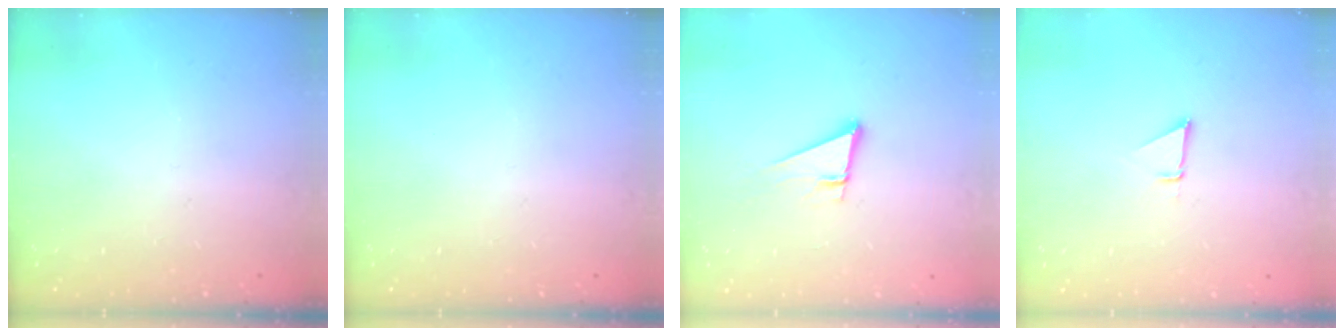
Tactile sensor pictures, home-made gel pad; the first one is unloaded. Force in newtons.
{"total": 0.0}
{"total": 3.7, "press": 3.7, "slide": 0.2}
{"total": 1.5, "press": 1.5, "slide": 0.0}